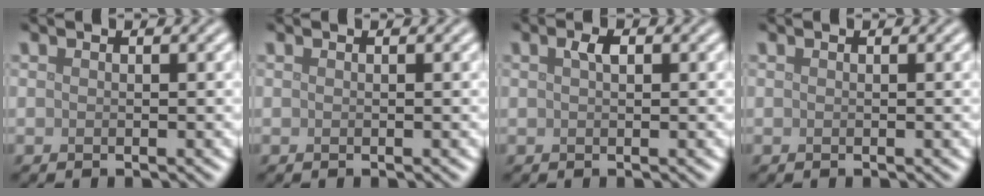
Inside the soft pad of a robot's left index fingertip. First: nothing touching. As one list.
[{"total": 0.0}, {"total": 1.2, "force": [0.4, 0.6, 1.0], "torque": [-0.019, 0.002, 0.008]}, {"total": 0.0}]